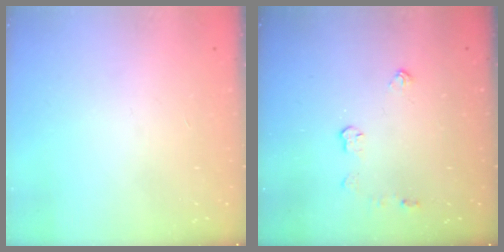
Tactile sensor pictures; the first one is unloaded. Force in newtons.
{"total": 3.7, "press": 3.7, "slide": 0.5}